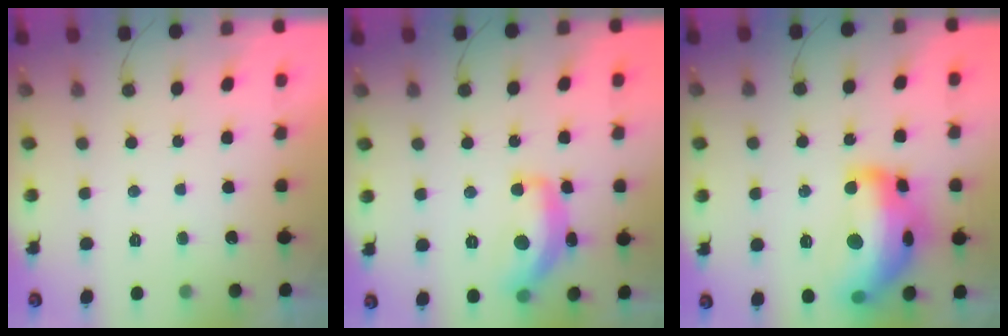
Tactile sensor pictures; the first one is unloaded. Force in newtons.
{"total": 14.2, "press": 14.1, "slide": 1.0}
{"total": 23.1, "press": 23.0, "slide": 1.4}